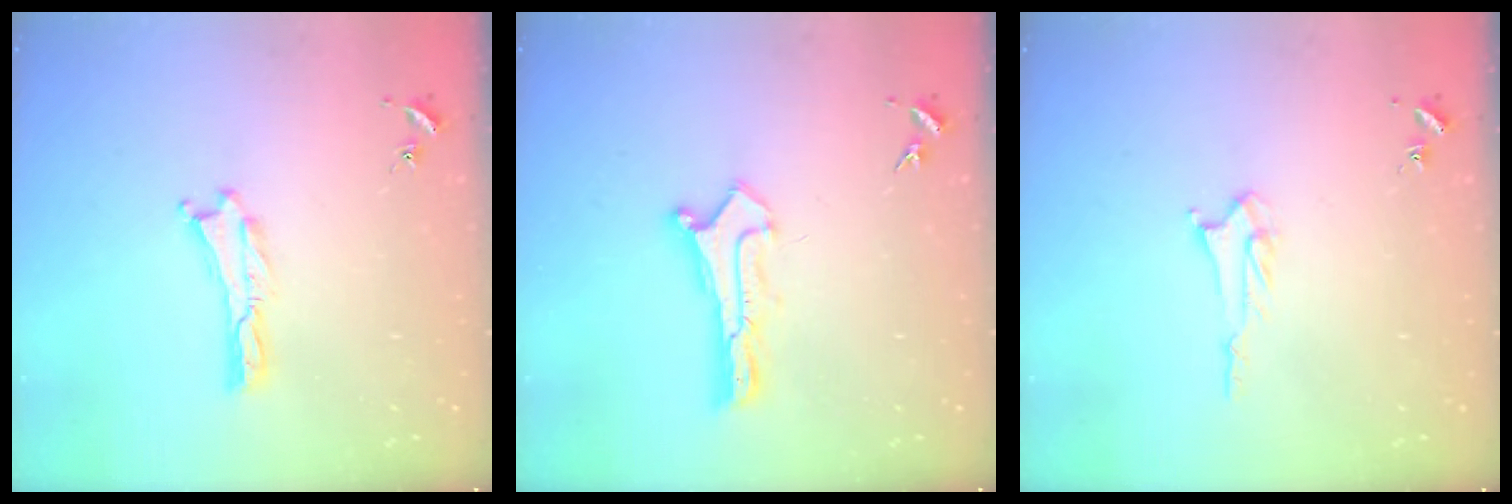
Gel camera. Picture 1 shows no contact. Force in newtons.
{"total": 0.8, "press": 0.8, "slide": 0.0}
{"total": 2.6, "press": 2.6, "slide": 0.3}